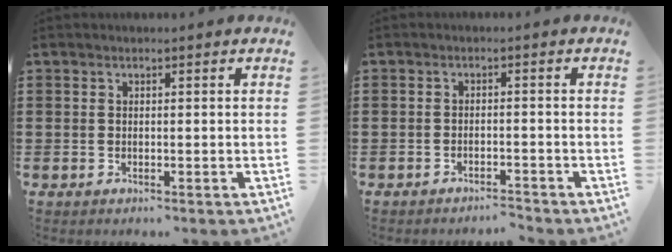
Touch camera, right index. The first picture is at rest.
{"total": 1.9, "force": [-1.9, 0.1, 0.0], "torque": [-0.006, 0.002, -0.039]}